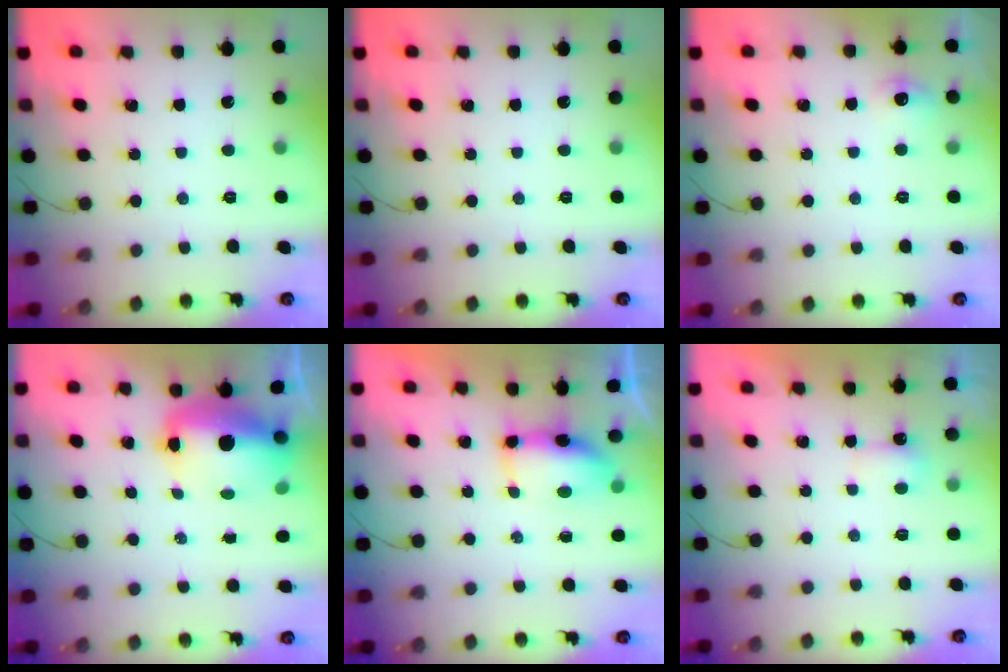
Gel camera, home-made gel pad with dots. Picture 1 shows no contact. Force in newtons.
{"total": 0.0}
{"total": 6.1, "press": 5.9, "slide": 1.6}
{"total": 12.2, "press": 11.8, "slide": 2.9}
{"total": 7.0, "press": 6.9, "slide": 1.1}
{"total": 3.0, "press": 2.9, "slide": 0.8}